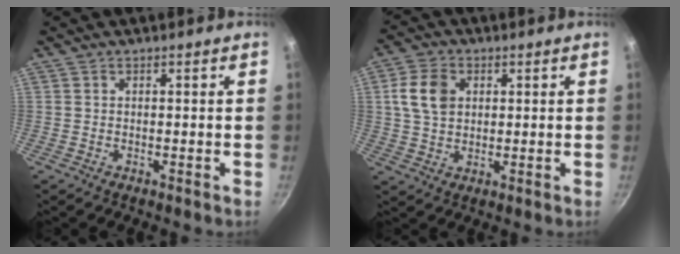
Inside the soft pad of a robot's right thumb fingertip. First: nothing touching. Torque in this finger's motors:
{"motor_torque": [1.09, 1.51, 1.04, 0.00, 0.09]}